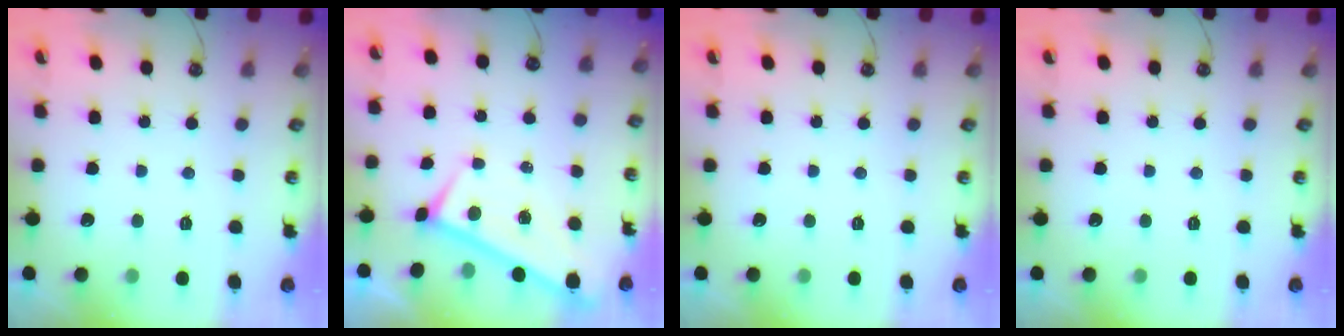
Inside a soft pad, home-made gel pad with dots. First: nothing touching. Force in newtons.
{"total": 0.0}
{"total": 0.0}
{"total": 0.0}